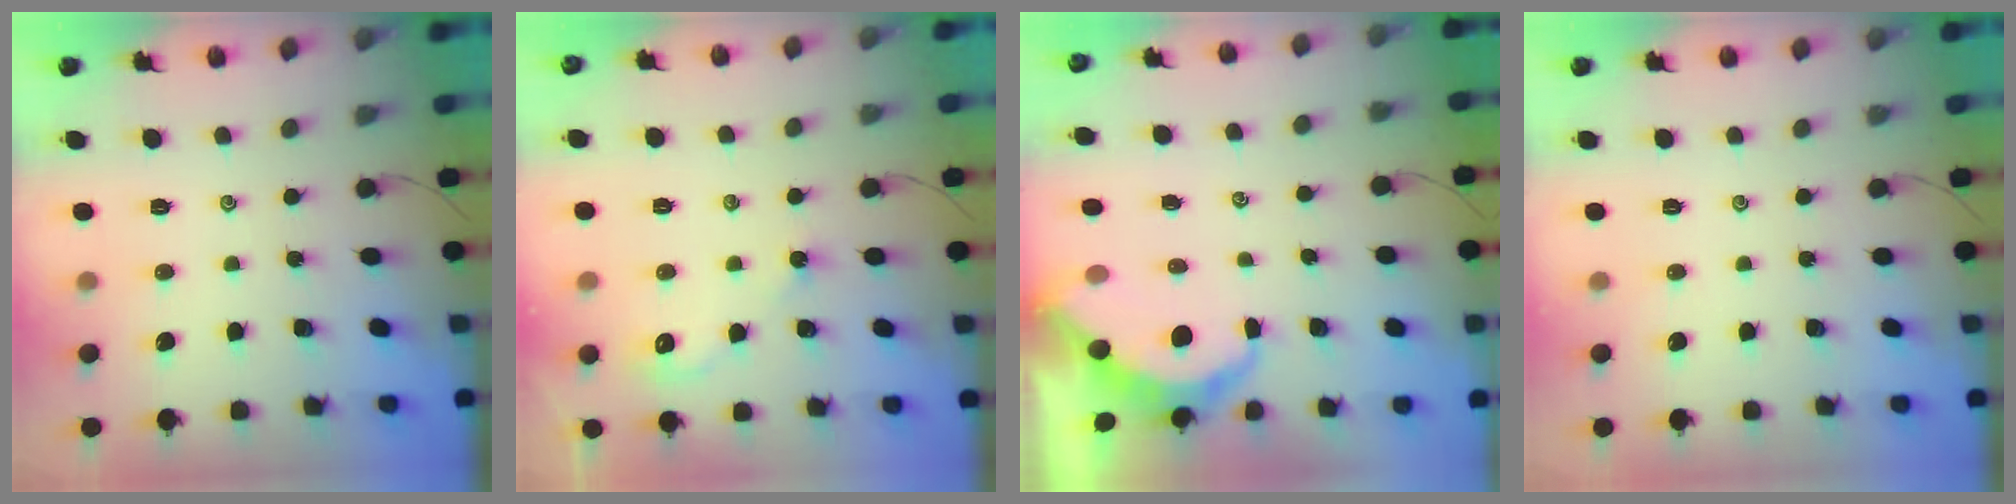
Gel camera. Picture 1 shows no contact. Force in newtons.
{"total": 2.5, "press": 2.5, "slide": 0.4}
{"total": 6.5, "press": 6.4, "slide": 1.0}
{"total": 0.0}